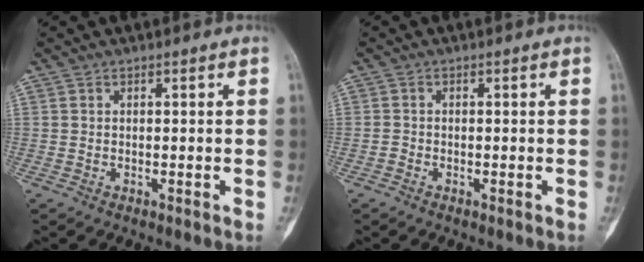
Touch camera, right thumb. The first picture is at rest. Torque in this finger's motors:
{"motor_torque": [-0.31, -0.36, -0.20, 0.01, -0.01]}